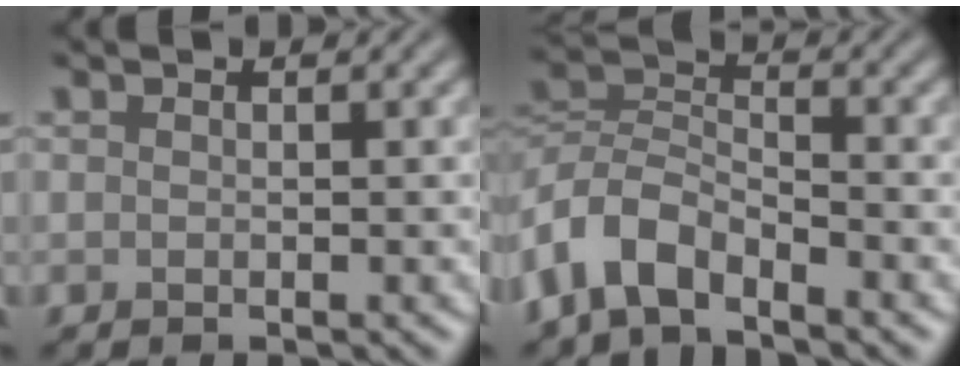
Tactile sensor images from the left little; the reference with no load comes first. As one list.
[{"total": 5.2, "force": [-3.7, 2.6, 2.6], "torque": [-0.050, 0.000, -0.084]}]